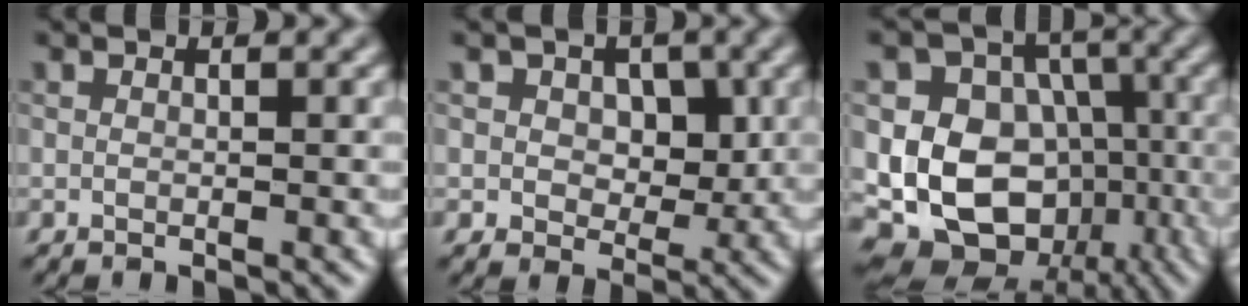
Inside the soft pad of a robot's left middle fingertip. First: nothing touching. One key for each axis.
{"total": 3.8, "fx": 1.0, "fy": 2.9, "fz": 2.2, "tx": -0.026, "ty": -0.004, "tz": 0.007}
{"total": 14.0, "fx": -3.0, "fy": 11.9, "fz": 6.7, "tx": -0.114, "ty": 0.006, "tz": -0.067}